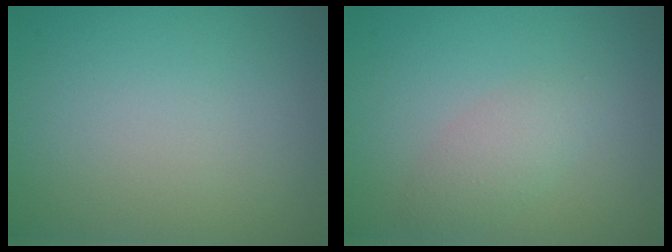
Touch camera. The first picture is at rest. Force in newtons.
{"total": 2.0, "press": 2.0, "slide": 0.1}